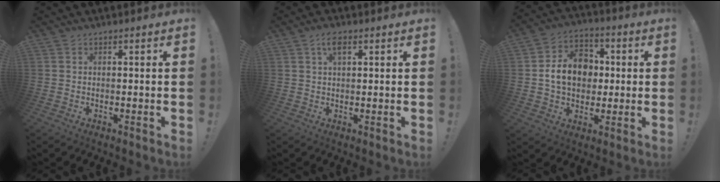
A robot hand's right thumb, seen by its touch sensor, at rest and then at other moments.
{"total": 3.9, "force": [1.9, 1.8, 3.0], "torque": [-0.050, 0.001, 0.030]}
{"total": 14.5, "force": [1.1, 11.5, 8.8], "torque": [-0.137, 0.009, 0.026]}